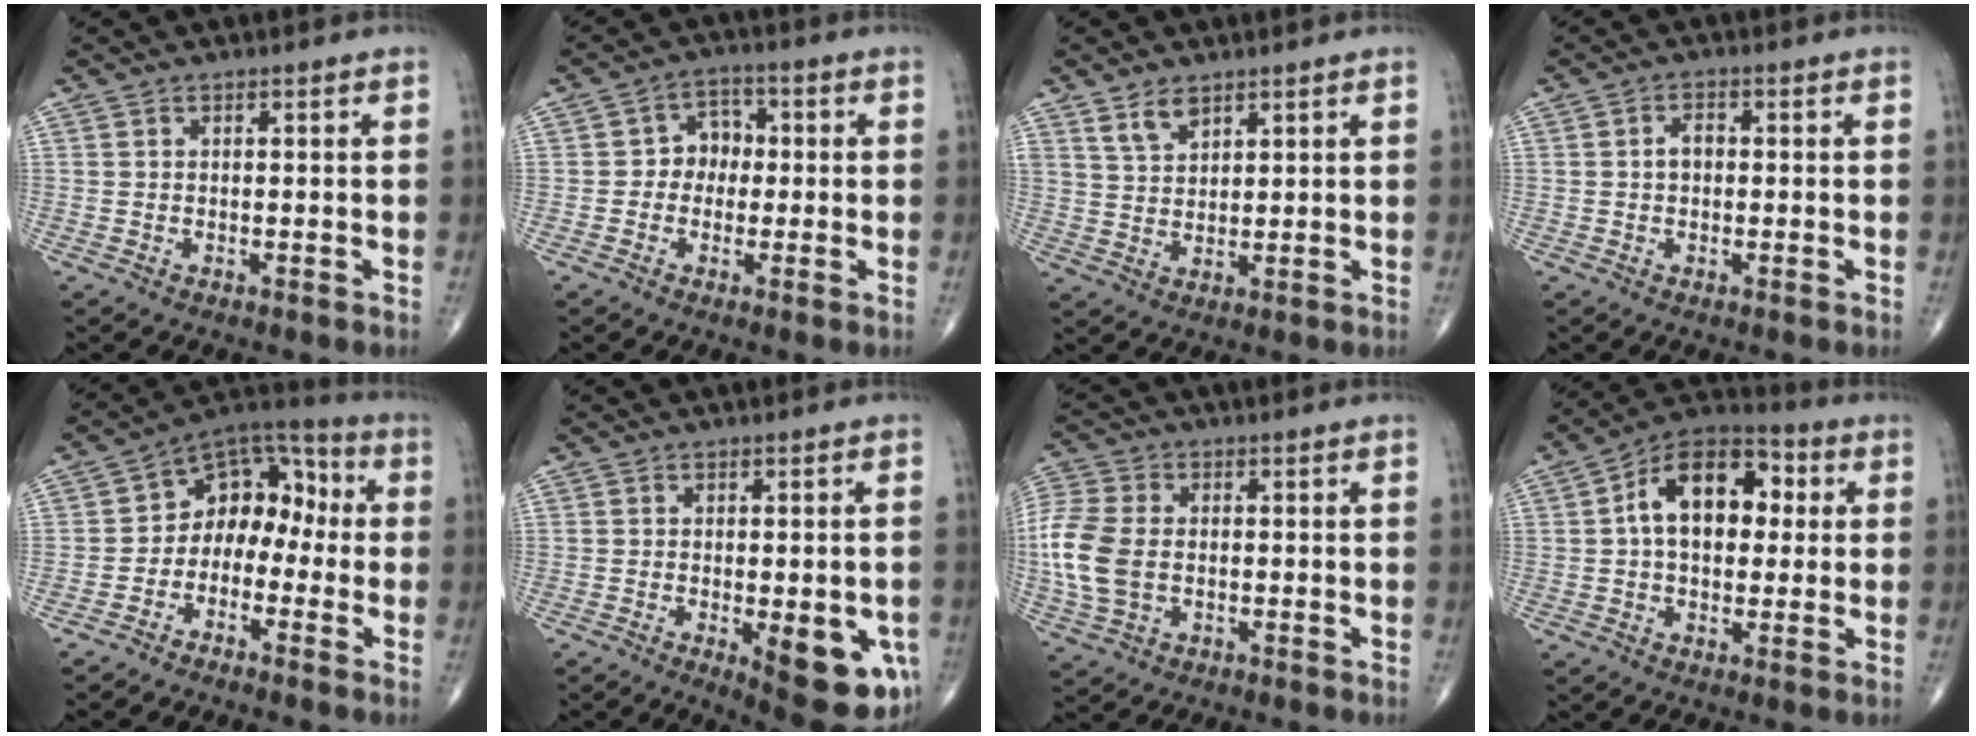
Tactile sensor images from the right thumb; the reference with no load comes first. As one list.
[{"total": 5.1, "force": [-0.2, 4.3, 2.7], "torque": [-0.009, 0.019, -0.016]}, {"total": 4.4, "force": [3.1, 2.2, 2.1], "torque": [-0.029, -0.020, 0.065]}, {"total": 2.4, "force": [0.0, 1.7, 1.7], "torque": [-0.023, 0.009, -0.004]}, {"total": 11.0, "force": [-1.8, 7.9, 7.4], "torque": [-0.071, 0.057, -0.049]}, {"total": 13.1, "force": [-3.8, 4.6, 11.6], "torque": [-0.126, -0.011, -0.034]}, {"total": 11.9, "force": [-1.0, 8.1, 8.7], "torque": [-0.209, 0.007, -0.022]}, {"total": 15.2, "force": [2.6, 9.5, 11.6], "torque": [-0.157, 0.027, 0.031]}]